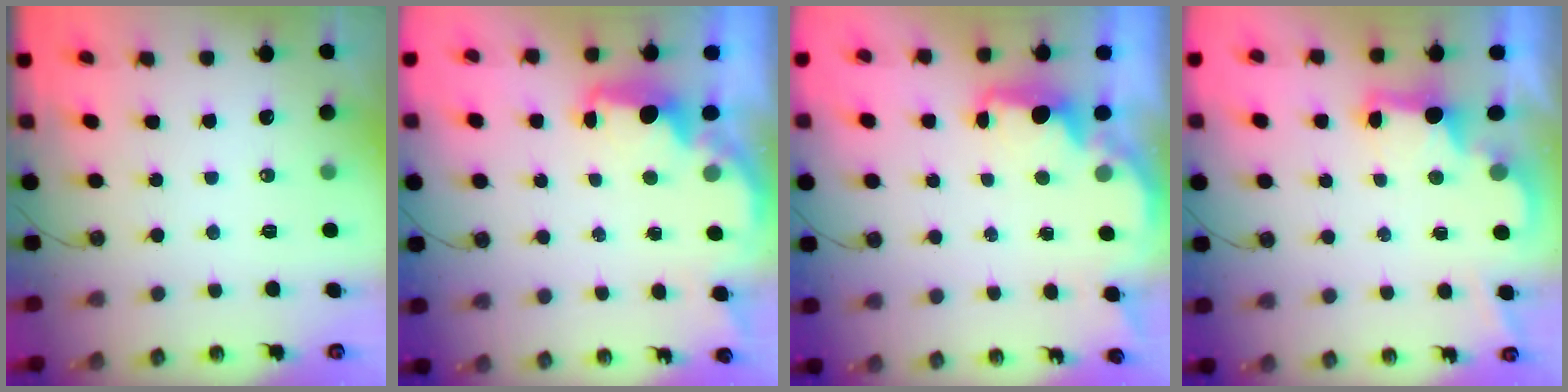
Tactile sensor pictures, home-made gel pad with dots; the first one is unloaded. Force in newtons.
{"total": 2.6, "press": 2.5, "slide": 0.8}
{"total": 2.3, "press": 2.1, "slide": 0.8}
{"total": 2.3, "press": 2.2, "slide": 0.7}